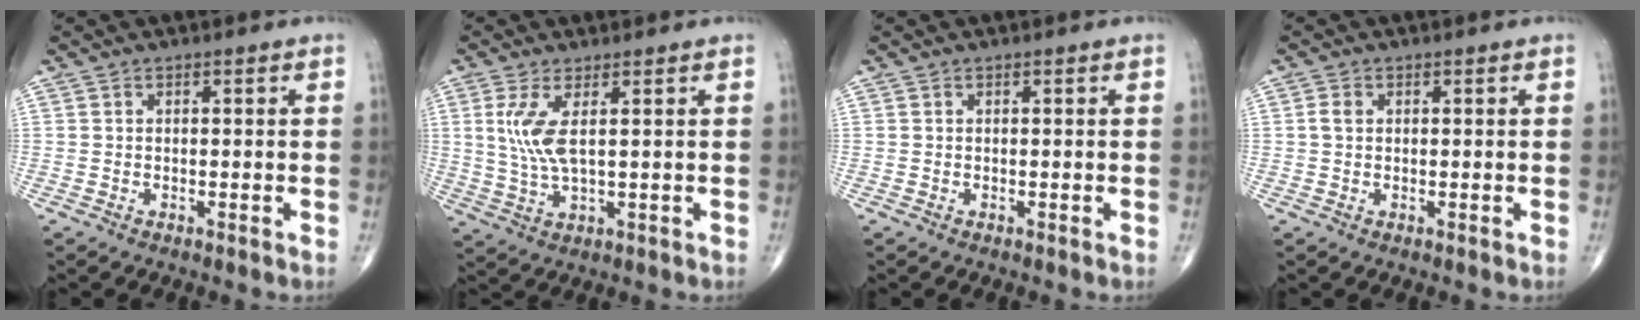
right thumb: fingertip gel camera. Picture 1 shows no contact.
{"total": 6.4, "force": [1.6, 1.8, 5.9], "torque": [-0.144, -0.011, 0.040]}
{"total": 0.0}
{"total": 1.7, "force": [0.2, 1.3, 1.1], "torque": [-0.021, 0.004, 0.004]}